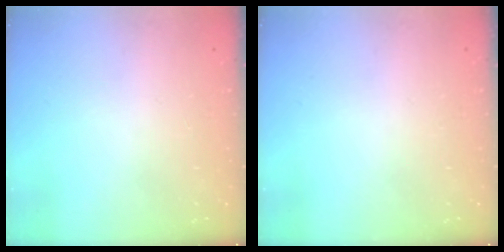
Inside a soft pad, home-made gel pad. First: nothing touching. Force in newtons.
{"total": 0.0}